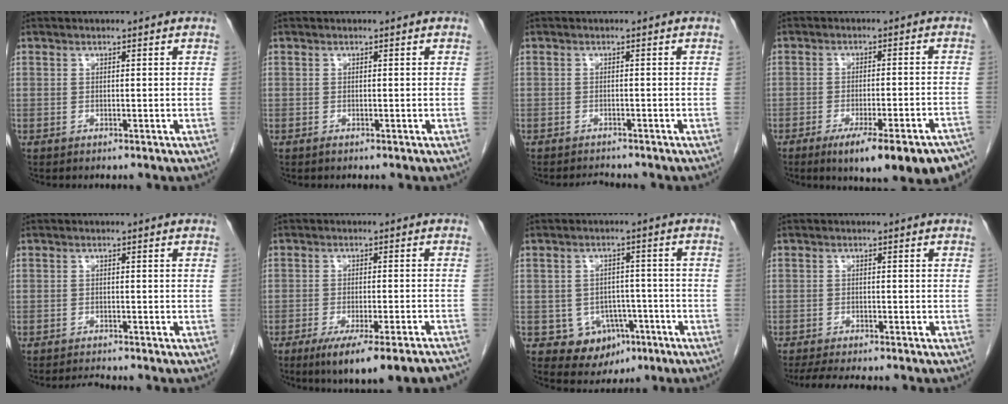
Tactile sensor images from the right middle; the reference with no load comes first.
{"total": 0.0}
{"total": 1.8, "force": [-1.8, 0.2, 0.1], "torque": [-0.009, -0.009, -0.025]}
{"total": 17.5, "force": [-13.2, 2.9, 11.2], "torque": [-0.093, 0.004, -0.171]}
{"total": 1.8, "force": [-1.7, -0.3, 0.2], "torque": [-0.011, -0.011, -0.027]}
{"total": 16.1, "force": [-13.2, 0.9, 9.1], "torque": [-0.081, -0.019, -0.175]}
{"total": 6.6, "force": [-2.8, 5.5, 2.3], "torque": [-0.024, 0.011, -0.026]}
{"total": 7.6, "force": [-6.6, 1.3, 3.6], "torque": [-0.057, -0.014, -0.099]}